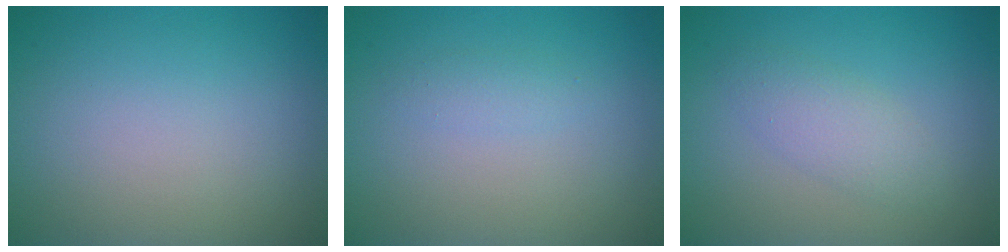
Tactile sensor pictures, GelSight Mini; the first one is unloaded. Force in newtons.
{"total": 0.9, "press": 0.9, "slide": 0.0}
{"total": 2.3, "press": 2.3, "slide": 0.1}